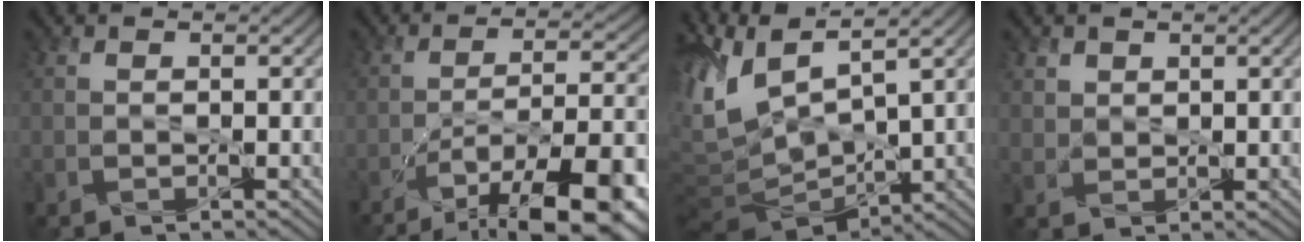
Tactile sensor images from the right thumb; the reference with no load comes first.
{"total": 16.0, "force": [-10.3, 4.7, 11.3], "torque": [-0.161, -0.007, -0.151]}
{"total": 9.9, "force": [3.4, 3.9, 8.5], "torque": [-0.209, 0.007, 0.079]}
{"total": 2.3, "force": [1.6, 1.6, 0.6], "torque": [-0.022, -0.008, 0.039]}